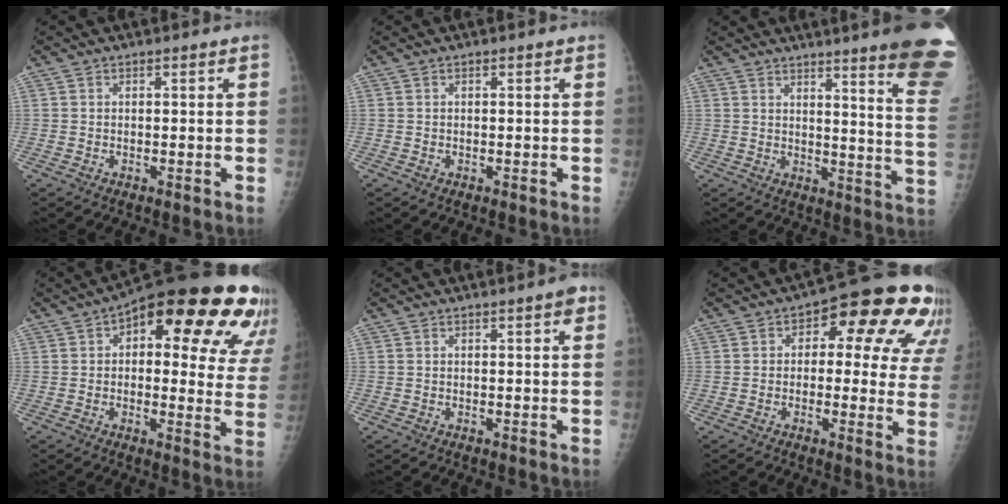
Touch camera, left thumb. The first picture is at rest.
{"total": 0.0}
{"total": 18.8, "force": [14.0, 0.7, 12.5], "torque": [-0.133, -0.109, 0.161]}
{"total": 24.3, "force": [11.8, 9.9, 18.8], "torque": [-0.207, 0.002, 0.140]}
{"total": 2.0, "force": [1.0, 0.4, 1.7], "torque": [-0.022, 0.000, 0.011]}
{"total": 17.5, "force": [7.1, 8.9, 13.3], "torque": [-0.104, 0.004, 0.073]}